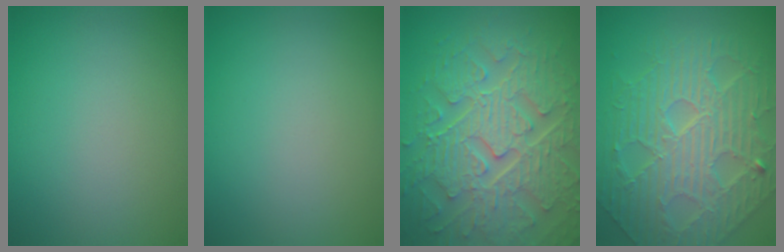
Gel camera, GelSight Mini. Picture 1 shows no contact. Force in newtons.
{"total": 0.0}
{"total": 9.3, "press": 6.8, "slide": 6.4}
{"total": 6.4, "press": 5.5, "slide": 3.3}